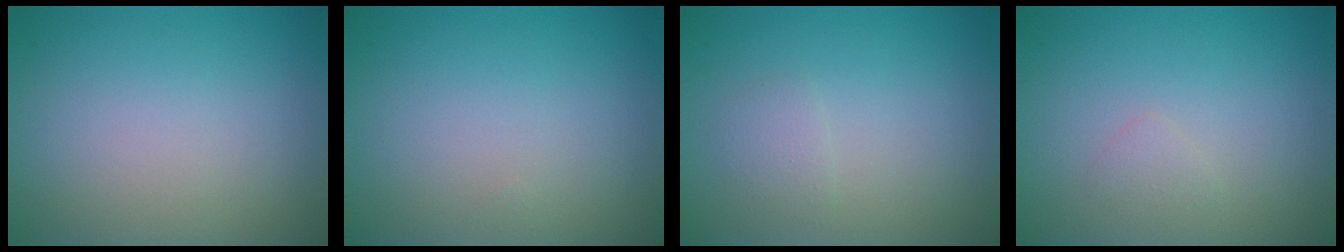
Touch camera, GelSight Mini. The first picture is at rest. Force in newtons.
{"total": 0.0}
{"total": 1.2, "press": 1.2, "slide": 0.1}
{"total": 0.8, "press": 0.8, "slide": 0.1}